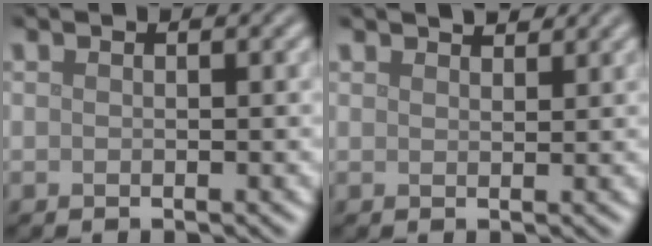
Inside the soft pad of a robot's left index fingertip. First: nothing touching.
{"total": 1.8, "force": [1.7, 0.4, 0.4], "torque": [-0.010, 0.000, 0.027]}